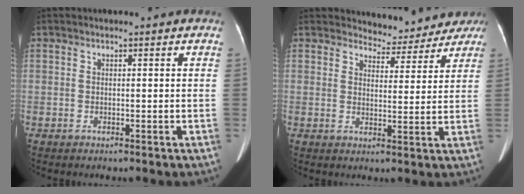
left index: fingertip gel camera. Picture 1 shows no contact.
{"total": 8.0, "force": [7.4, 3.0, -0.3], "torque": [0.019, 0.003, 0.078]}